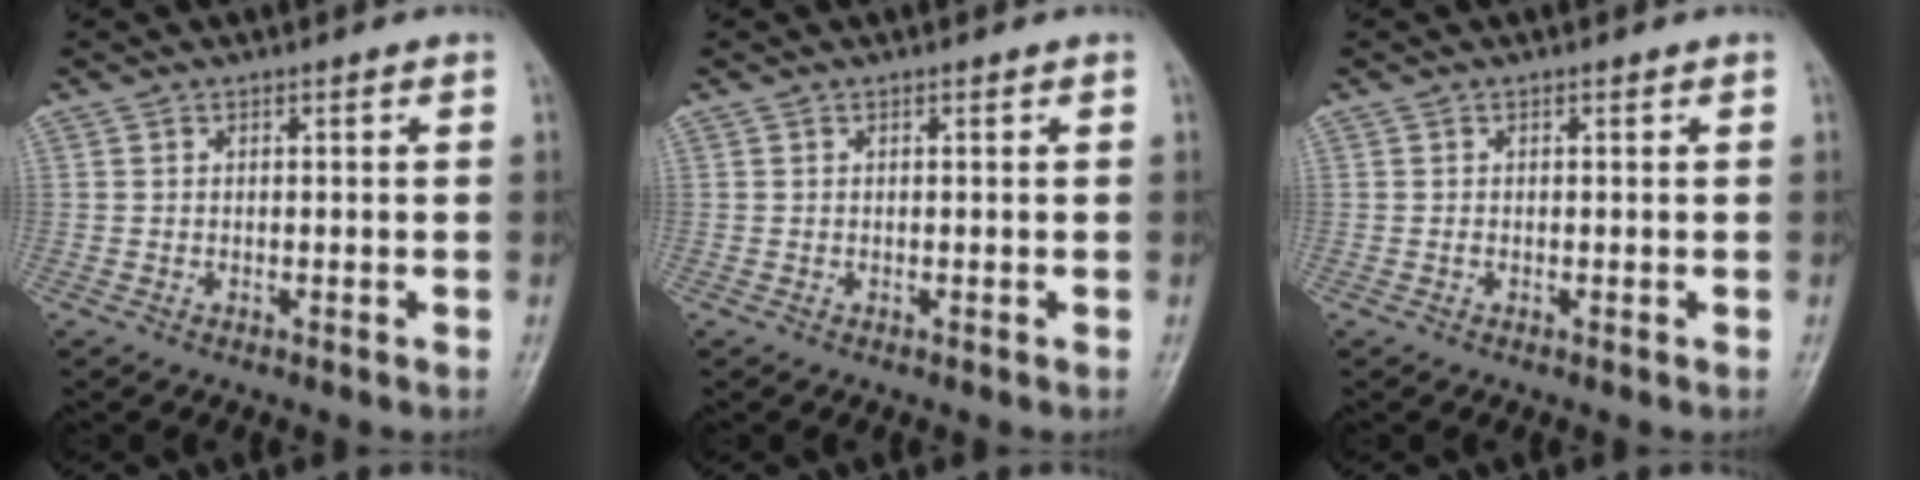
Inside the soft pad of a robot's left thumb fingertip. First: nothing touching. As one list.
[{"total": 0.0}, {"total": 0.0}]